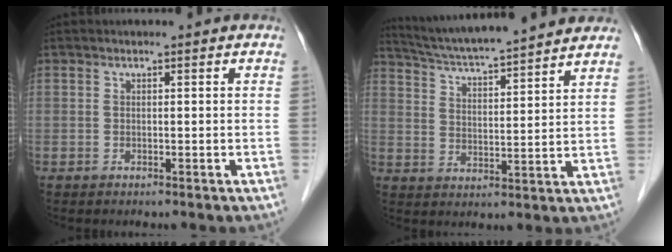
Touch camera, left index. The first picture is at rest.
{"total": 17.6, "force": [15.8, 0.7, 7.6], "torque": [-0.130, 0.026, 0.234]}